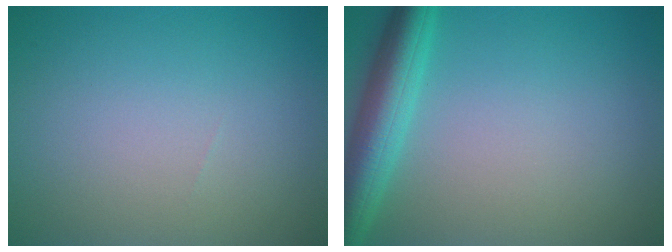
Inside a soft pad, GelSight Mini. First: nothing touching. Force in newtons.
{"total": 5.2, "press": 5.2, "slide": 0.2}